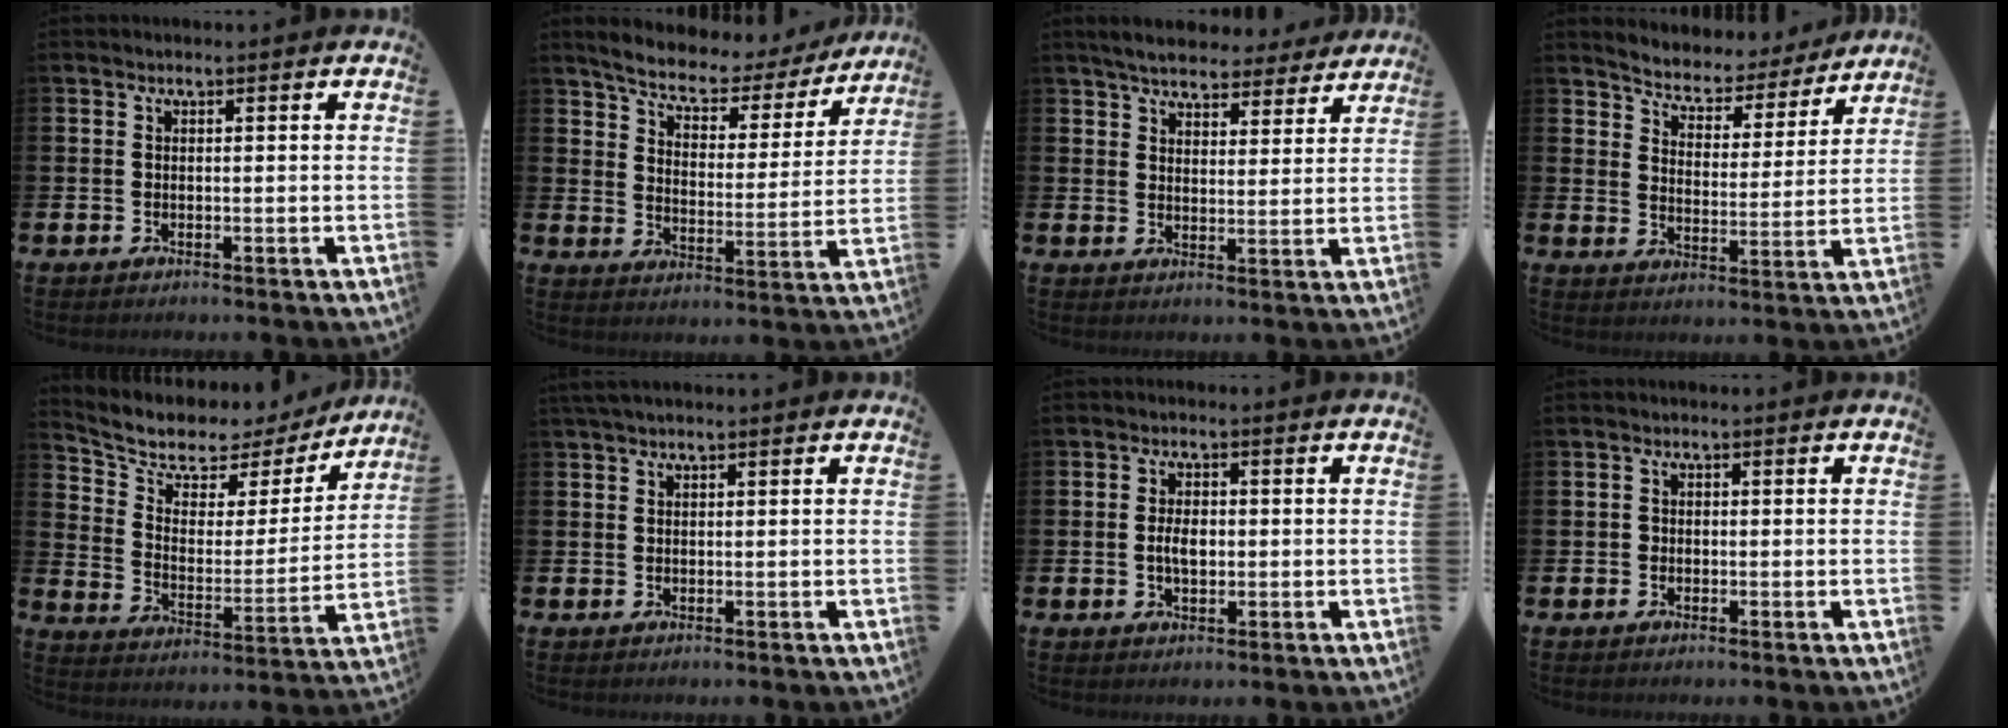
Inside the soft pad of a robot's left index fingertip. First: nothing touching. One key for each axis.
{"total": 6.4, "fx": 5.8, "fy": 2.0, "fz": 1.8, "tx": -0.059, "ty": -0.047, "tz": 0.094}
{"total": 5.9, "fx": 5.7, "fy": 1.4, "fz": 1.1, "tx": -0.038, "ty": -0.028, "tz": 0.101}
{"total": 5.2, "fx": 4.9, "fy": 1.6, "fz": 0.3, "tx": -0.030, "ty": -0.046, "tz": 0.079}
{"total": 7.1, "fx": 5.9, "fy": 3.4, "fz": 1.7, "tx": -0.077, "ty": -0.040, "tz": 0.099}
{"total": 1.5, "fx": 1.2, "fy": 0.2, "fz": 0.8, "tx": -0.014, "ty": 0.003, "tz": 0.021}
{"total": 3.2, "fx": -0.1, "fy": 1.9, "fz": 2.6, "tx": -0.031, "ty": 0.001, "tz": -0.007}
{"total": 0.9, "fx": -0.3, "fy": 0.8, "fz": 0.3, "tx": -0.003, "ty": 0.004, "tz": -0.008}